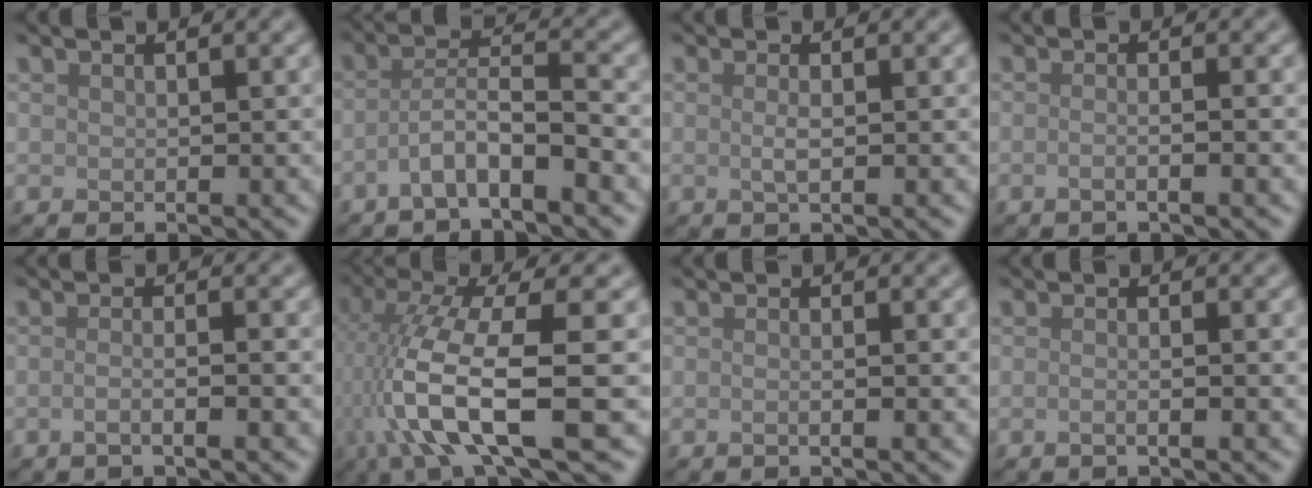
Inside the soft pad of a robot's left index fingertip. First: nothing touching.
{"total": 4.0, "force": [-2.1, 0.7, 3.4], "torque": [-0.062, 0.011, -0.049]}
{"total": 1.3, "force": [0.0, 0.3, 1.2], "torque": [-0.023, 0.000, -0.002]}
{"total": 2.3, "force": [-0.3, 0.9, 2.0], "torque": [-0.008, -0.006, -0.022]}
{"total": 2.3, "force": [-0.6, 0.8, 2.1], "torque": [-0.022, -0.001, -0.018]}
{"total": 10.2, "force": [-2.0, 2.6, 9.7], "torque": [-0.186, 0.002, -0.040]}
{"total": 2.0, "force": [0.1, 1.0, 1.7], "torque": [0.005, -0.006, -0.018]}
{"total": 2.2, "force": [-0.1, 1.1, 1.9], "torque": [0.001, -0.006, -0.020]}